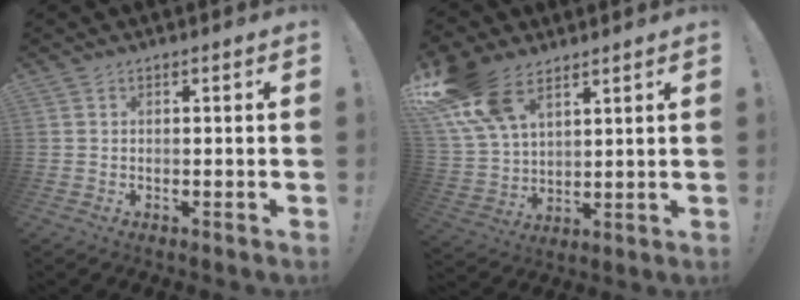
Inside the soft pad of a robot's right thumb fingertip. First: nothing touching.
{"total": 16.5, "force": [10.2, 9.3, 9.0], "torque": [-0.184, -0.049, 0.195]}